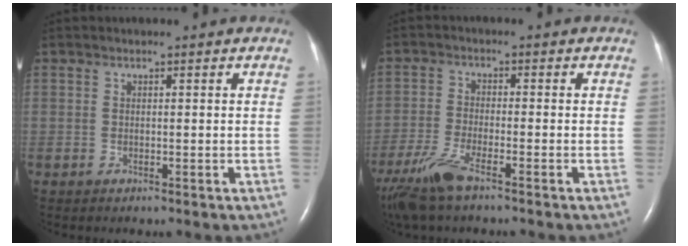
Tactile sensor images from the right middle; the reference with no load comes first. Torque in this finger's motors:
{"motor_torque": [1.03, -0.95, 0.16, 0.05]}